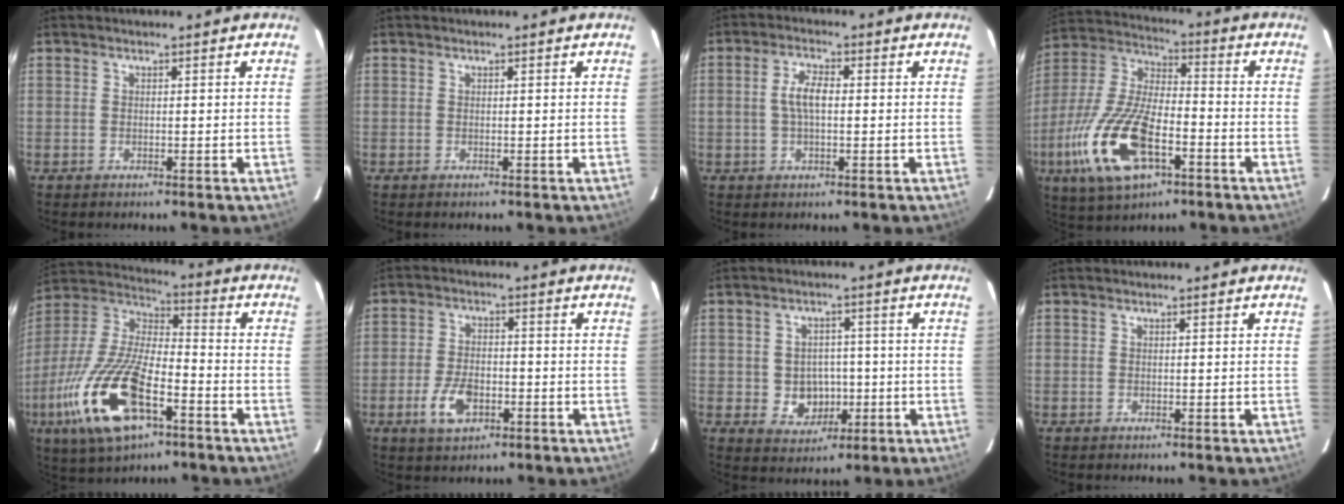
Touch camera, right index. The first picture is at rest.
{"total": 0.0}
{"total": 4.5, "force": [0.0, 1.8, 4.1], "torque": [-0.083, 0.009, 0.001]}
{"total": 20.0, "force": [-8.0, 8.7, 16.1], "torque": [-0.357, -0.022, -0.149]}
{"total": 22.2, "force": [-9.9, 8.6, 17.8], "torque": [-0.376, -0.036, -0.186]}
{"total": 7.3, "force": [-3.2, 4.1, 5.1], "torque": [-0.112, 0.002, -0.052]}
{"total": 6.2, "force": [-1.1, 5.6, 2.4], "torque": [-0.056, 0.013, 0.004]}
{"total": 0.0}